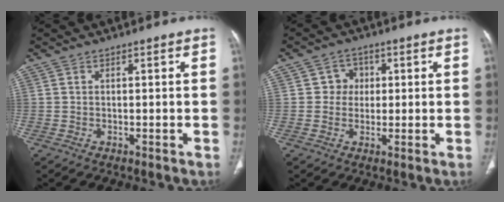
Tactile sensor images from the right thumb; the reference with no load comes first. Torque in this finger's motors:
{"motor_torque": [-0.11, 0.14, -0.13, -0.01, 0.05]}